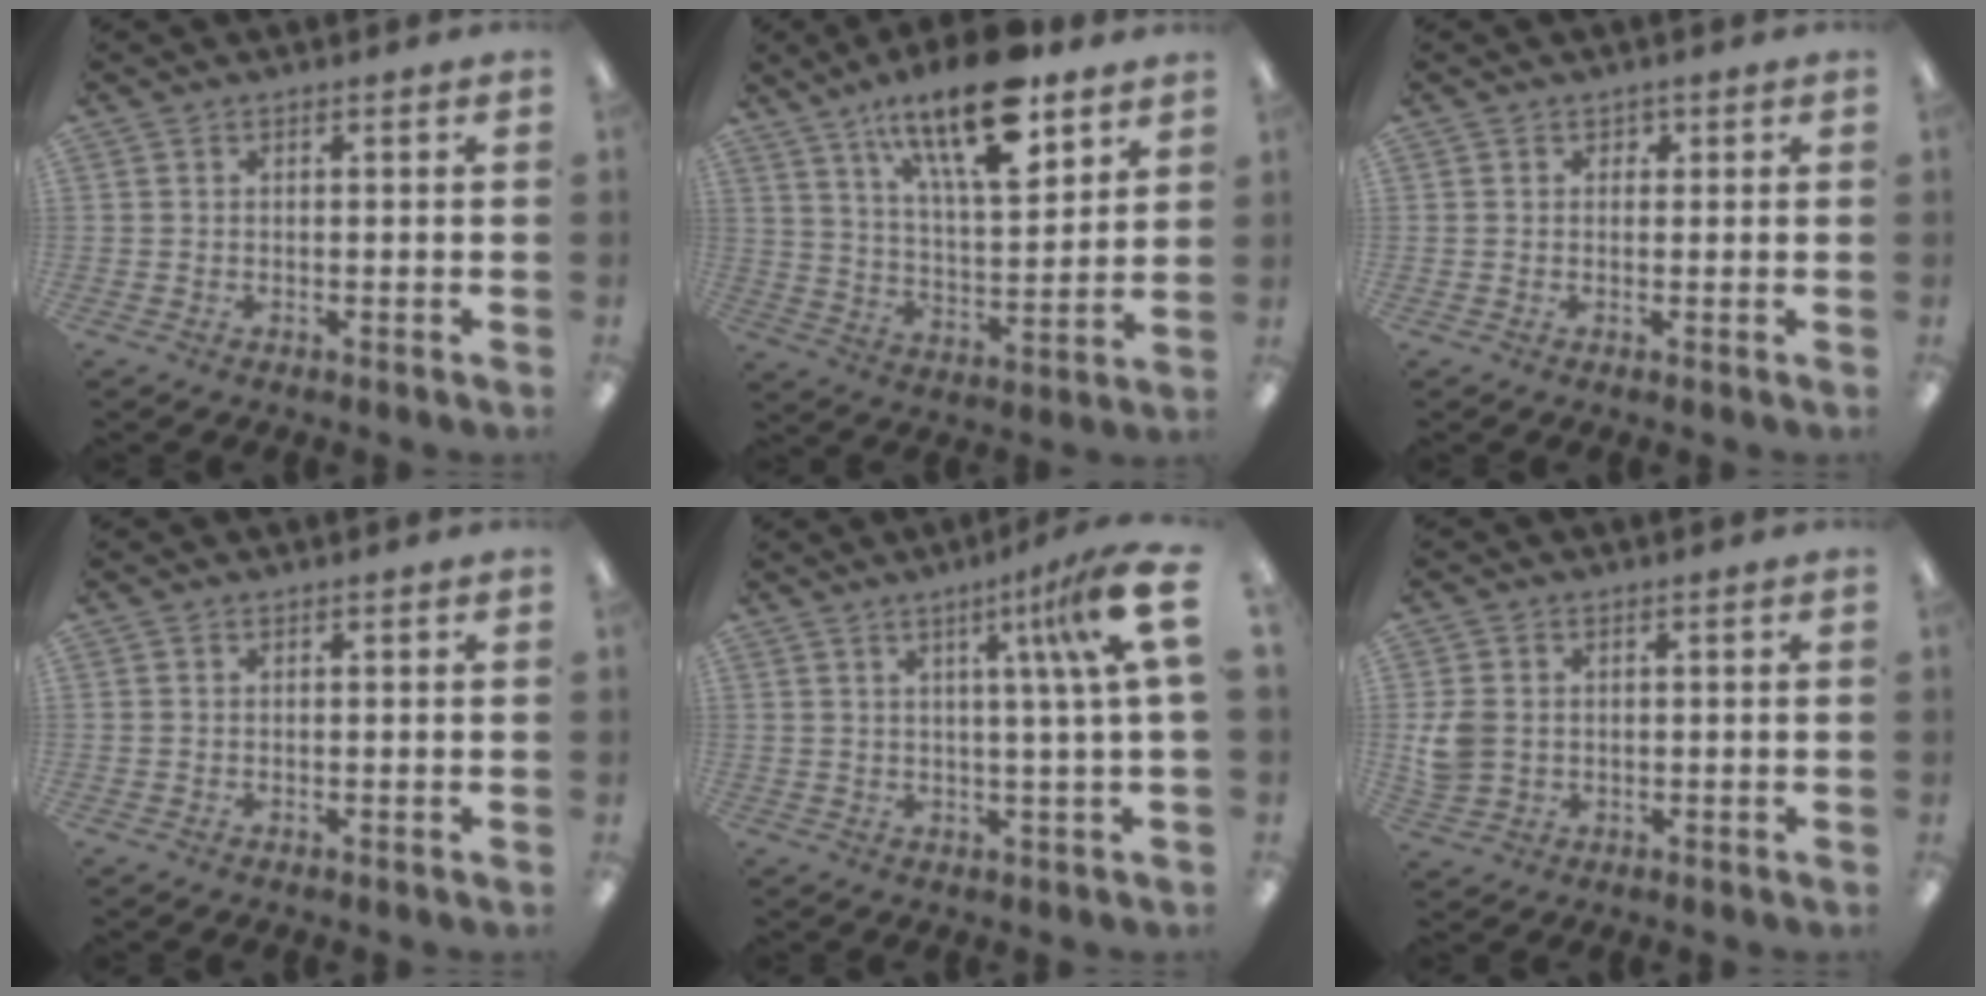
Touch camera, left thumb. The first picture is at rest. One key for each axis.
{"total": 19.8, "fx": 13.0, "fy": 6.9, "fz": 13.2, "tx": -0.213, "ty": -0.067, "tz": 0.213}
{"total": 1.1, "fx": 0.5, "fy": 0.9, "fz": 0.1, "tx": -0.002, "ty": 0.003, "tz": 0.009}
{"total": 0.0}
{"total": 12.7, "fx": 4.2, "fy": 0.5, "fz": 12.0, "tx": -0.178, "ty": -0.014, "tz": 0.056}
{"total": 5.3, "fx": 0.5, "fy": 4.5, "fz": 2.8, "tx": -0.058, "ty": 0.003, "tz": 0.012}